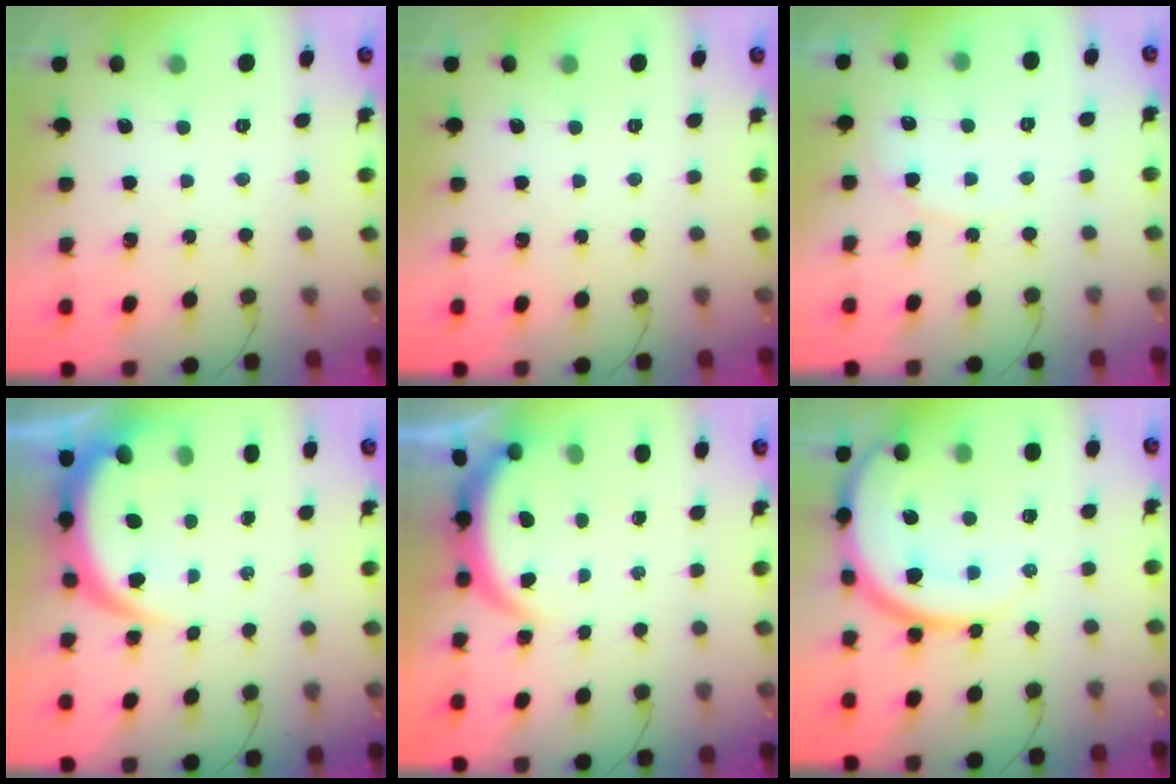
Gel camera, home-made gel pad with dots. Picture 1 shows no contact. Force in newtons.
{"total": 0.0}
{"total": 5.1, "press": 5.1, "slide": 0.3}
{"total": 8.0, "press": 7.9, "slide": 1.1}
{"total": 3.9, "press": 3.9, "slide": 0.2}
{"total": 15.0, "press": 14.9, "slide": 1.2}